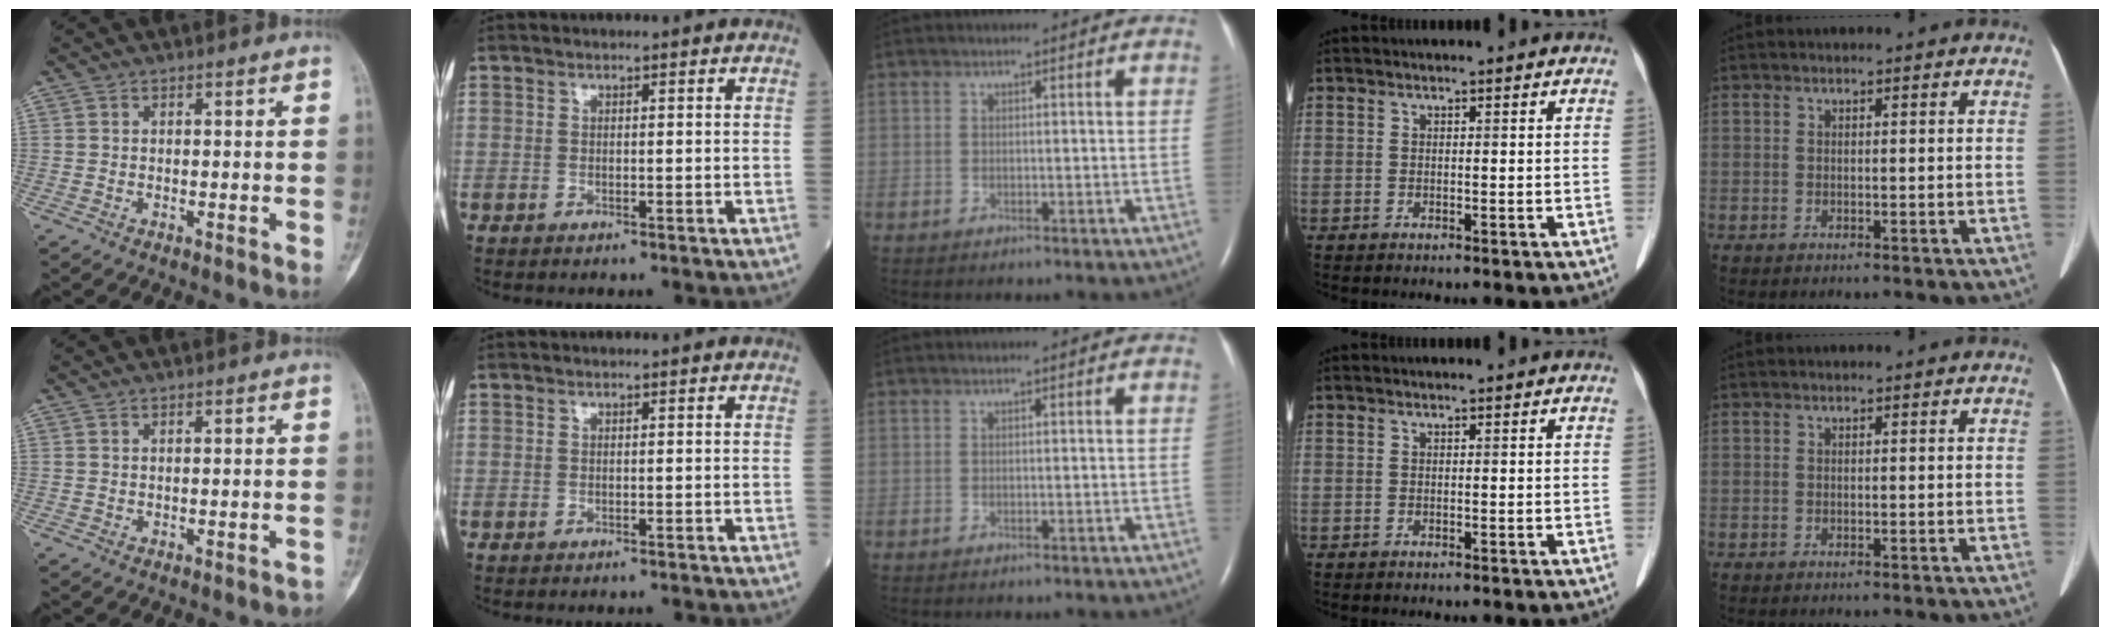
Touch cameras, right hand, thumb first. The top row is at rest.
{"thumb": {"total": 1.6, "force": [-1.4, 0.6, 0.6], "torque": [-0.006, 0.010, -0.012]}, "index": {"total": 0.5, "force": [-0.5, 0.0, 0.1], "torque": [-0.002, -0.001, -0.008]}}